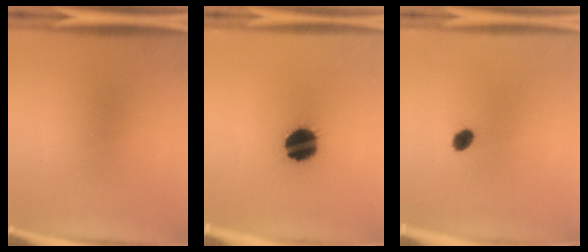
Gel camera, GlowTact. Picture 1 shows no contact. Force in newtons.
{"total": 15.1}
{"total": 2.9}